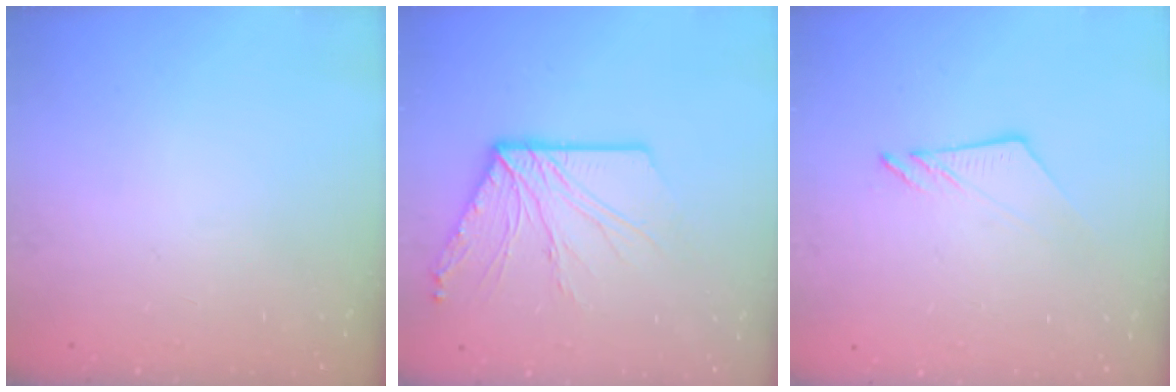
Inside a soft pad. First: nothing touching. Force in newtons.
{"total": 12.4, "press": 12.4, "slide": 0.5}
{"total": 6.7, "press": 6.7, "slide": 0.1}